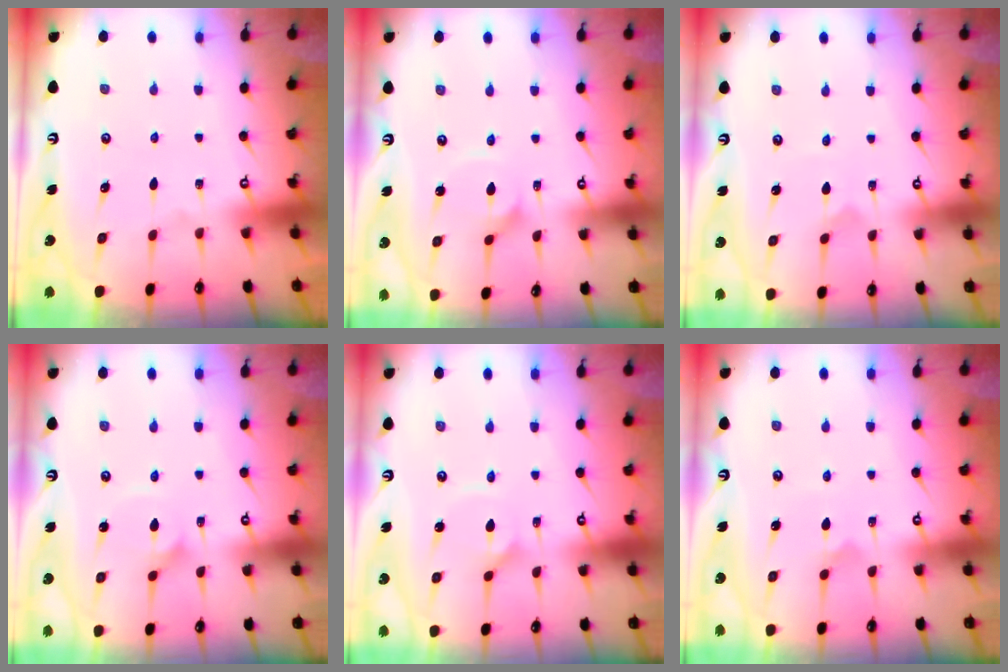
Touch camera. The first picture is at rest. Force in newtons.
{"total": 2.0, "press": 2.0, "slide": 0.3}
{"total": 0.6, "press": 0.6, "slide": 0.0}
{"total": 2.1, "press": 2.1, "slide": 0.1}
{"total": 2.3, "press": 2.2, "slide": 0.7}
{"total": 3.9, "press": 3.8, "slide": 0.4}